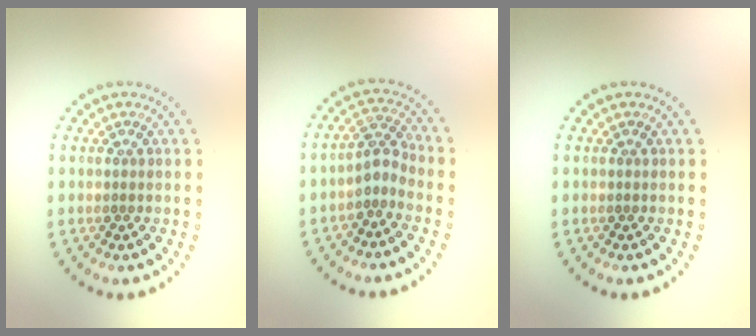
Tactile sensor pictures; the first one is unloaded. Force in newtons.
{"total": 2.3, "press": 1.6, "slide": 1.5}
{"total": 0.0}